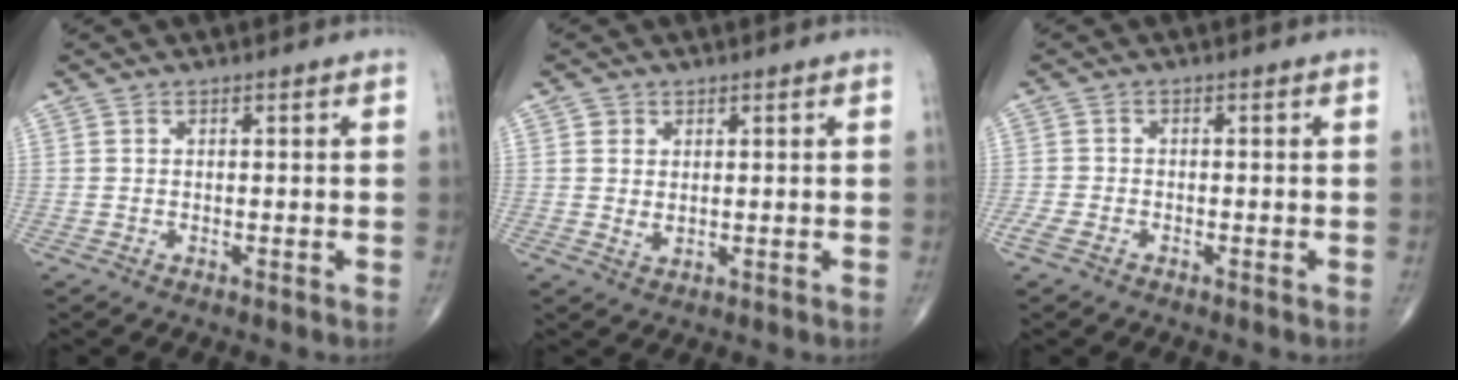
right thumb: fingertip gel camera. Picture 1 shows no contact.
{"total": 2.2, "force": [0.7, 1.8, 1.0], "torque": [-0.013, -0.007, 0.014]}
{"total": 2.7, "force": [-1.7, 1.5, 1.5], "torque": [-0.037, 0.000, -0.033]}